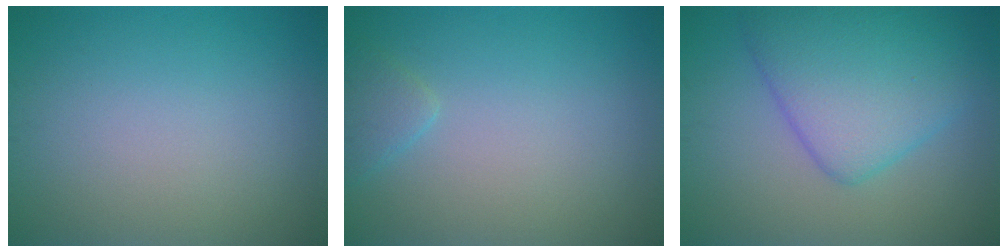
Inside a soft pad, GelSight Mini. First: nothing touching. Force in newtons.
{"total": 1.4, "press": 1.4, "slide": 0.2}
{"total": 7.0, "press": 7.0, "slide": 0.2}